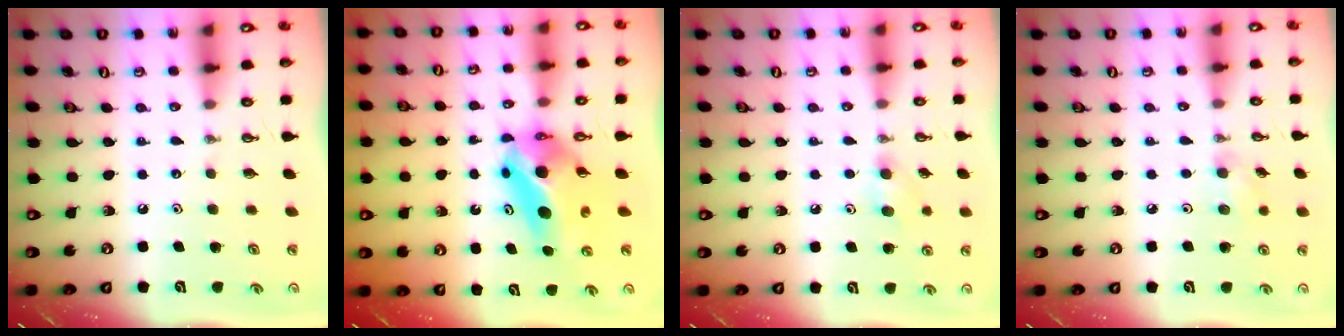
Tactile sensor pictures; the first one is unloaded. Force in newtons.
{"total": 8.7, "press": 8.3, "slide": 2.3}
{"total": 5.8, "press": 5.6, "slide": 1.5}
{"total": 4.6, "press": 4.4, "slide": 1.4}